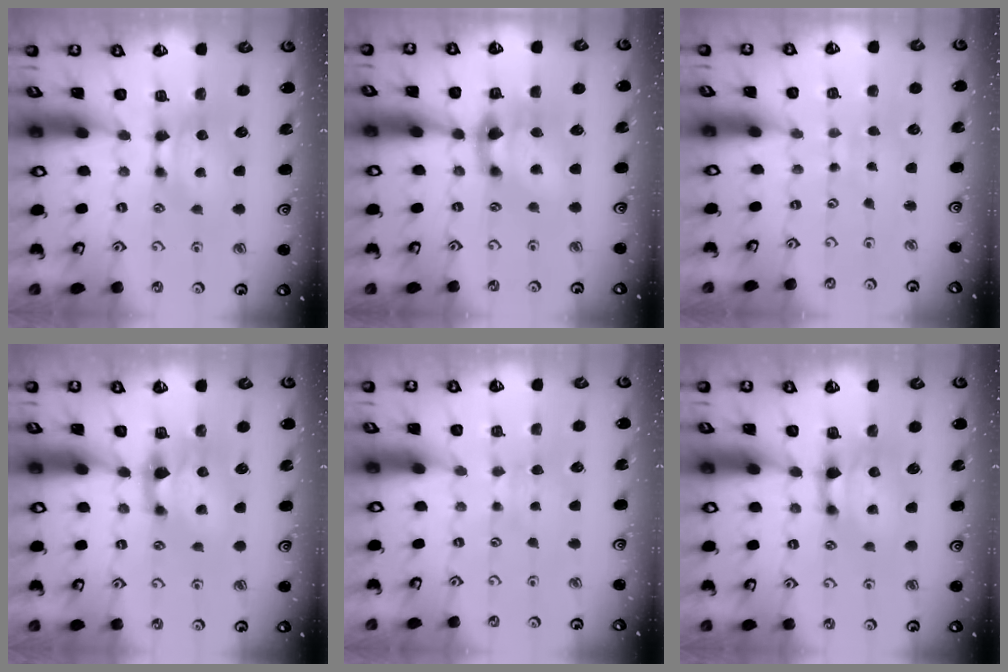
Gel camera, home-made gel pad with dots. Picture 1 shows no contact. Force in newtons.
{"total": 4.0, "press": 3.5, "slide": 2.1}
{"total": 5.7, "press": 5.7, "slide": 0.2}
{"total": 1.6, "press": 1.2, "slide": 1.1}
{"total": 2.2, "press": 2.2, "slide": 0.4}
{"total": 1.2, "press": 0.3, "slide": 1.2}